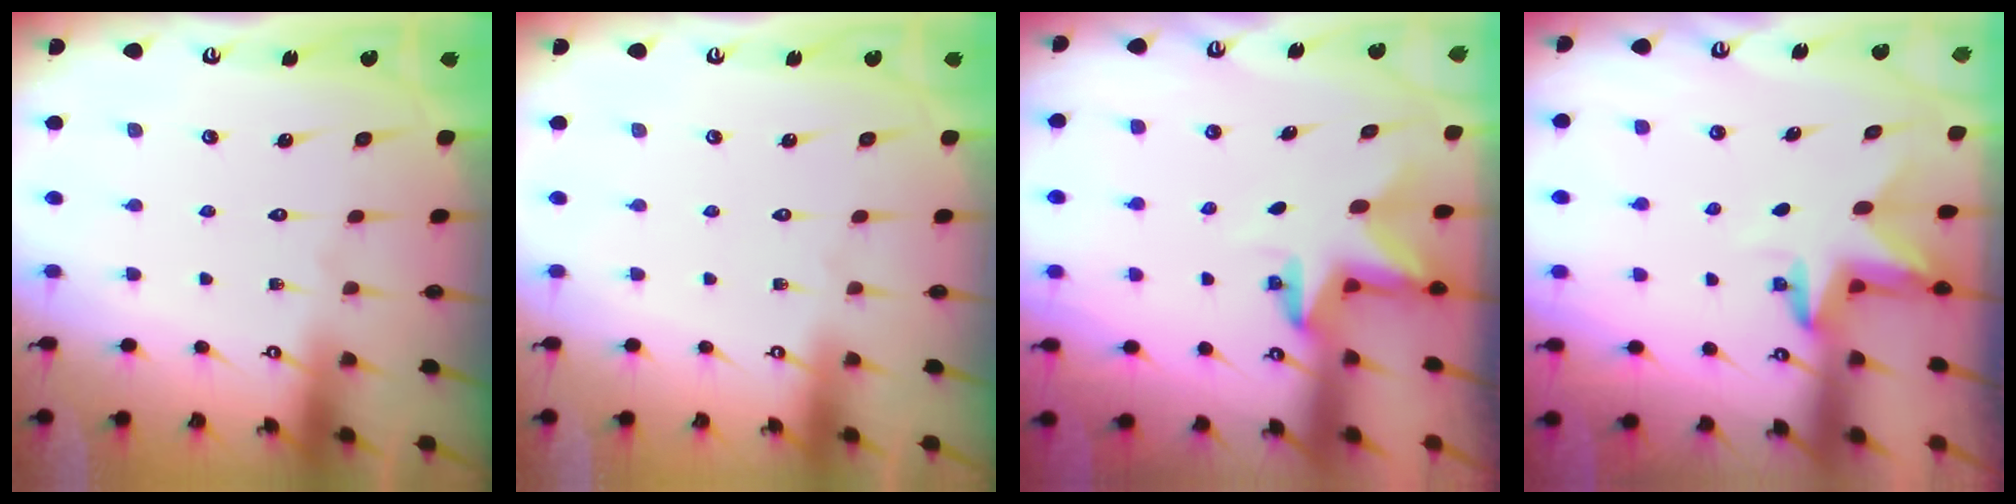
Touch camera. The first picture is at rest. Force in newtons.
{"total": 0.0}
{"total": 2.7, "press": 2.7, "slide": 0.3}
{"total": 3.2, "press": 3.2, "slide": 0.2}